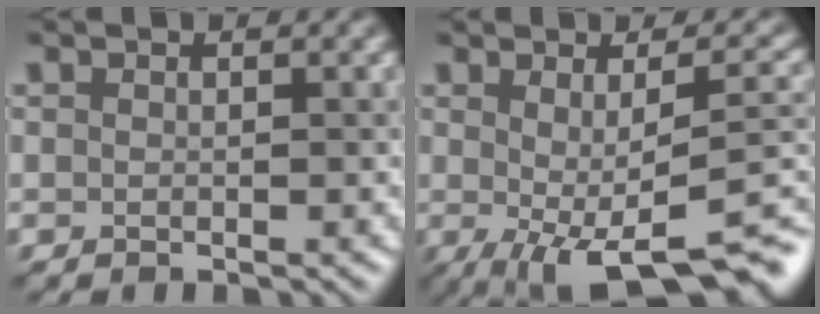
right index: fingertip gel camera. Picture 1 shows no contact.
{"total": 10.3, "force": [-2.4, 3.4, 9.5], "torque": [-0.121, -0.011, -0.021]}